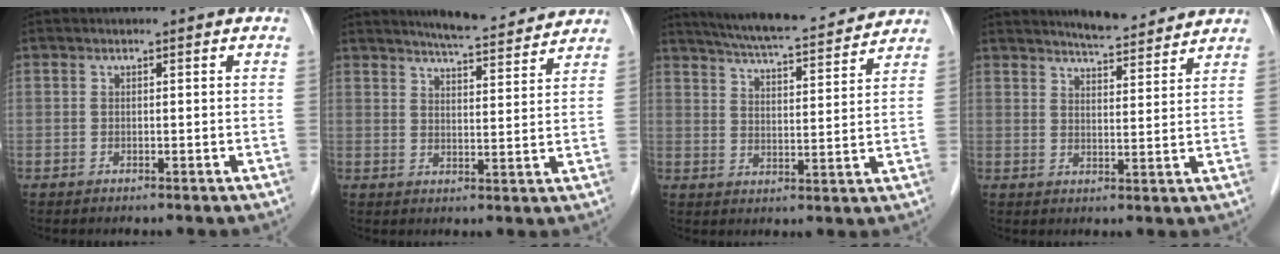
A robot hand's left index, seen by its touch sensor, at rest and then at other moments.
{"total": 11.0, "force": [10.2, 1.1, 3.9], "torque": [-0.059, 0.004, 0.135]}
{"total": 16.7, "force": [15.1, 2.1, 6.7], "torque": [-0.111, 0.021, 0.220]}
{"total": 8.3, "force": [7.8, 1.0, 2.7], "torque": [-0.048, 0.005, 0.108]}